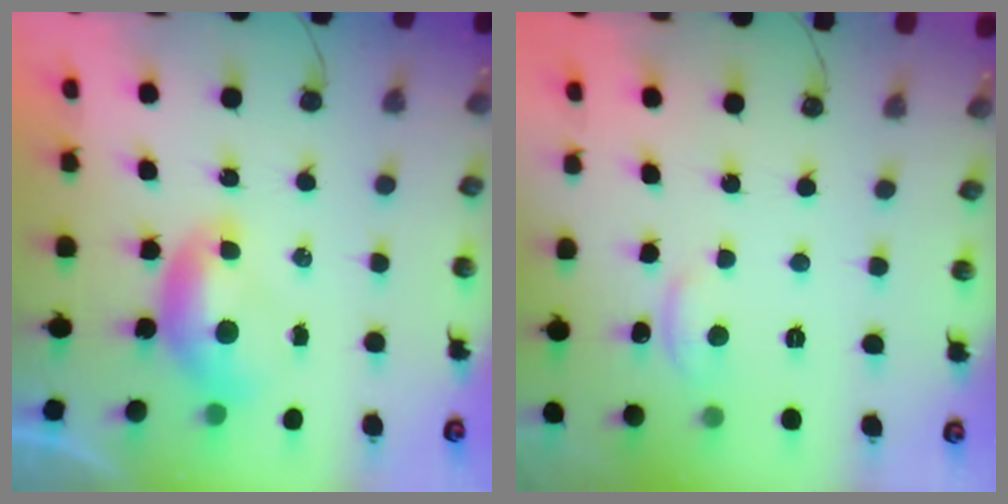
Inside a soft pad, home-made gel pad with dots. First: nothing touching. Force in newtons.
{"total": 2.1, "press": 2.1, "slide": 0.2}